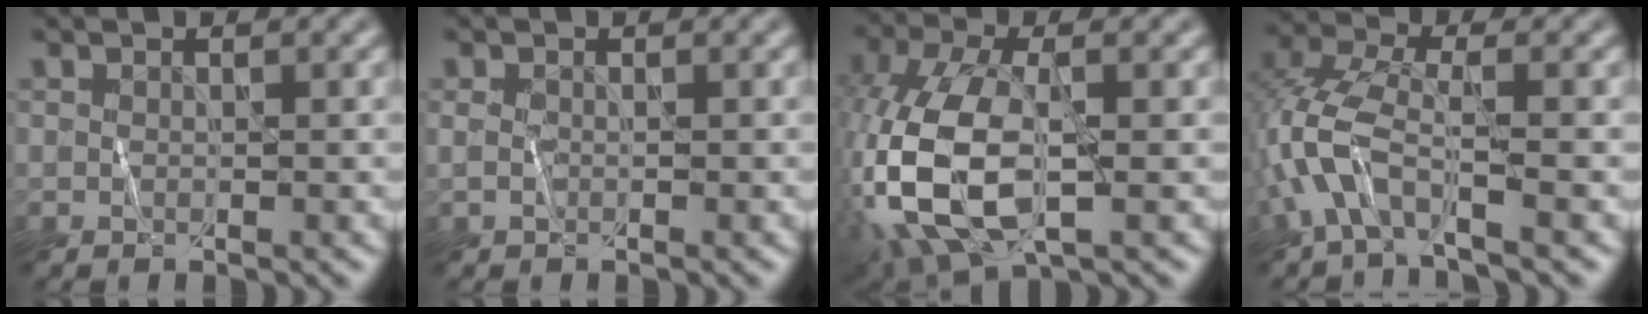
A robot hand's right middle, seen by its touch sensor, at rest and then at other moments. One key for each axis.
{"total": 0.6, "fx": -0.1, "fy": 0.5, "fz": 0.4, "tx": -0.011, "ty": 0.000, "tz": -0.003}
{"total": 10.9, "fx": -1.6, "fy": 5.6, "fz": 9.2, "tx": -0.209, "ty": -0.002, "tz": -0.038}
{"total": 5.8, "fx": -2.3, "fy": 2.1, "fz": 4.9, "tx": -0.113, "ty": 0.009, "tz": -0.055}